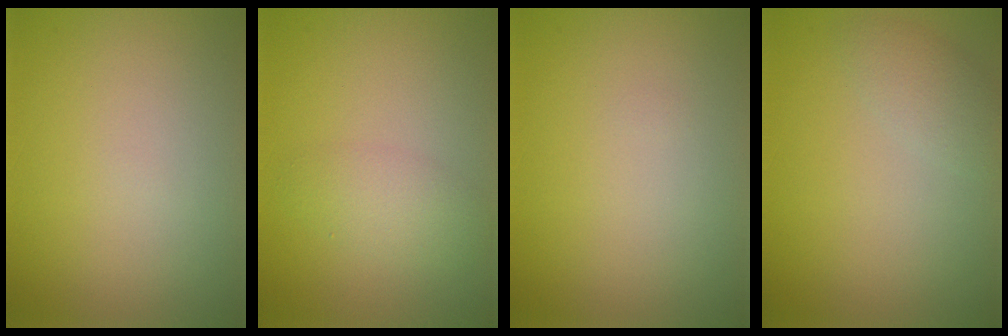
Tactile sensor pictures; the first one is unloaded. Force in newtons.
{"total": 2.3, "press": 2.3, "slide": 0.1}
{"total": 0.0}
{"total": 1.9, "press": 1.9, "slide": 0.2}